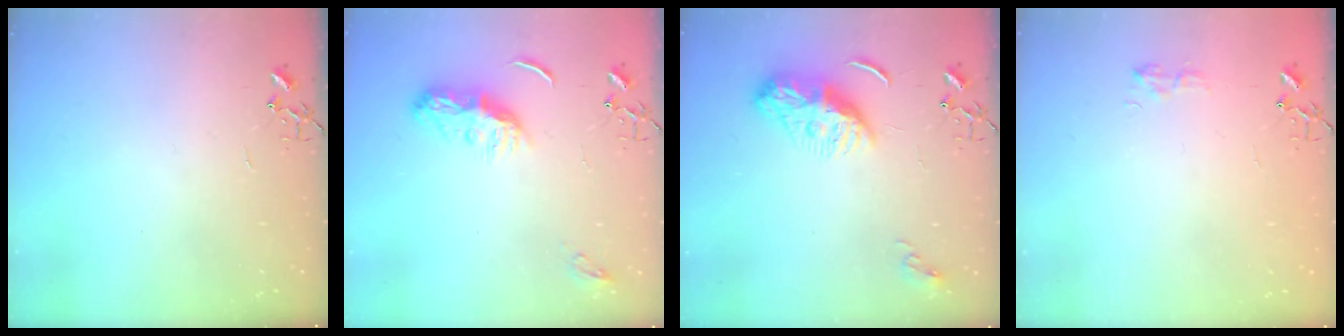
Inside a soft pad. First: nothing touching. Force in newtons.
{"total": 8.6, "press": 8.6, "slide": 0.4}
{"total": 9.4, "press": 9.3, "slide": 0.9}
{"total": 6.8, "press": 6.8, "slide": 0.7}